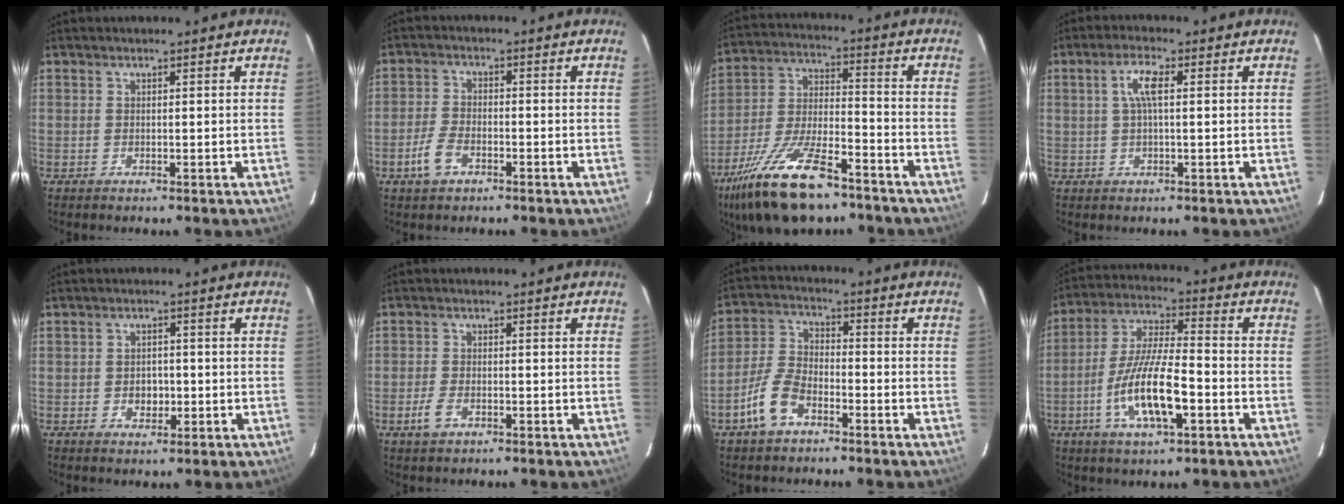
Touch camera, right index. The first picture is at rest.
{"total": 5.0, "force": [-2.7, 2.6, 3.3], "torque": [-0.078, 0.003, -0.051]}
{"total": 20.9, "force": [-14.1, 7.5, 13.4], "torque": [-0.273, -0.028, -0.247]}
{"total": 4.3, "force": [0.8, 0.9, 4.1], "torque": [-0.082, 0.008, 0.015]}
{"total": 3.2, "force": [-0.7, 2.5, 1.8], "torque": [-0.031, 0.004, -0.008]}
{"total": 3.4, "force": [-1.8, 1.8, 2.3], "torque": [-0.058, 0.000, -0.034]}
{"total": 8.3, "force": [-5.0, 4.1, 5.2], "torque": [-0.121, 0.011, -0.099]}
{"total": 13.8, "force": [-5.0, 3.6, 12.4], "torque": [-0.254, -0.008, -0.093]}